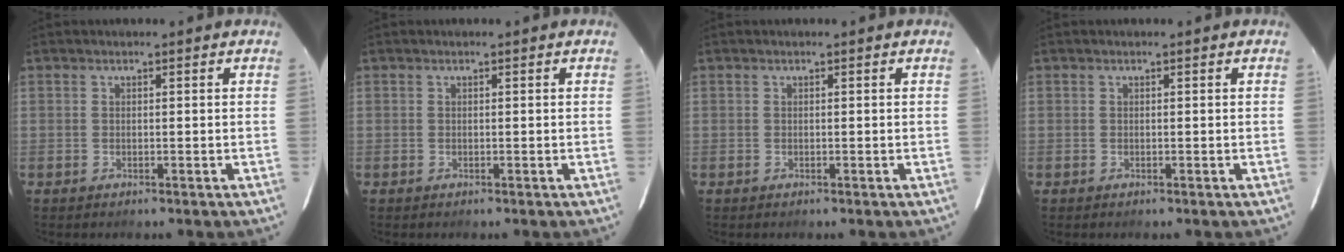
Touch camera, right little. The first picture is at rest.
{"total": 0.0}
{"total": 0.0}
{"total": 0.0}